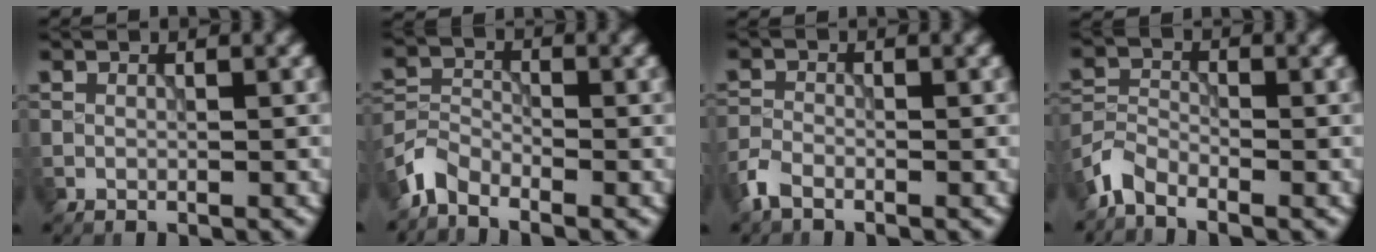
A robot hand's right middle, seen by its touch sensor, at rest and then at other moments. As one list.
[{"total": 3.1, "force": [-2.6, 1.2, 1.1], "torque": [-0.024, 0.001, -0.067]}, {"total": 2.1, "force": [-1.6, 0.9, 1.0], "torque": [-0.025, -0.002, -0.043]}, {"total": 2.8, "force": [-2.3, 1.0, 1.1], "torque": [-0.026, 0.001, -0.061]}]